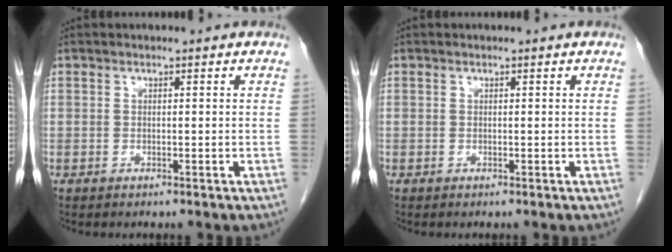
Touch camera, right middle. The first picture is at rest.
{"total": 0.0}